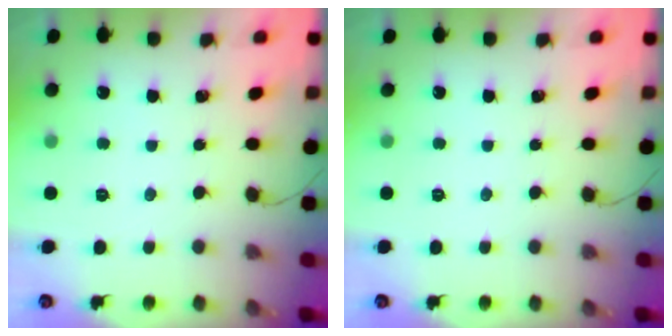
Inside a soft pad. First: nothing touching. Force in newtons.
{"total": 0.0}